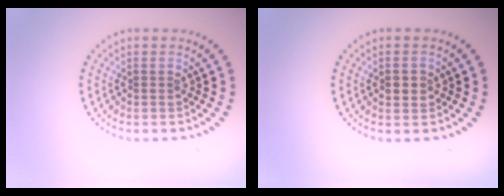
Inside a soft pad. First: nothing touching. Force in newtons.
{"total": 1.3, "press": 1.3, "slide": 0.1}